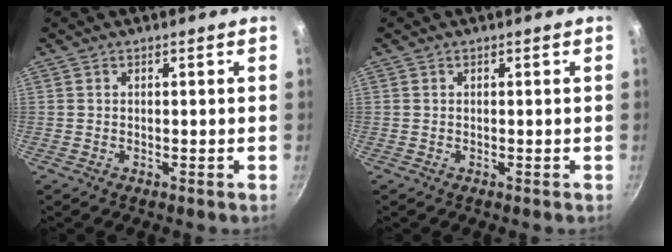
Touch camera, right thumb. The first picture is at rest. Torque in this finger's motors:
{"motor_torque": [0.02, -0.02, 0.09, 0.13, 0.01]}